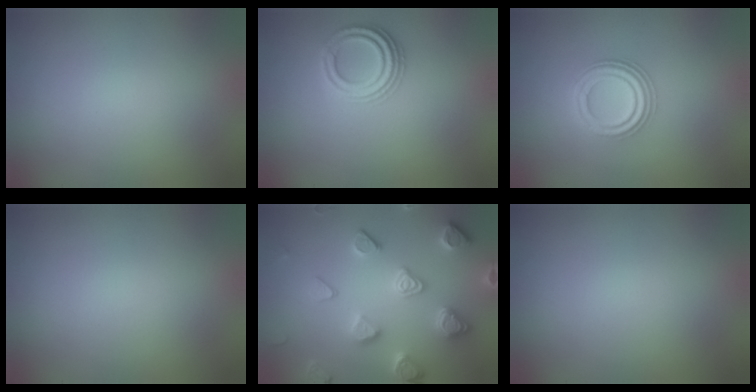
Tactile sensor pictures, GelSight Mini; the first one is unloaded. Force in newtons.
{"total": 2.7, "press": 2.6, "slide": 0.8}
{"total": 3.9, "press": 3.0, "slide": 2.5}
{"total": 0.0}
{"total": 4.7, "press": 4.4, "slide": 1.5}
{"total": 0.0}